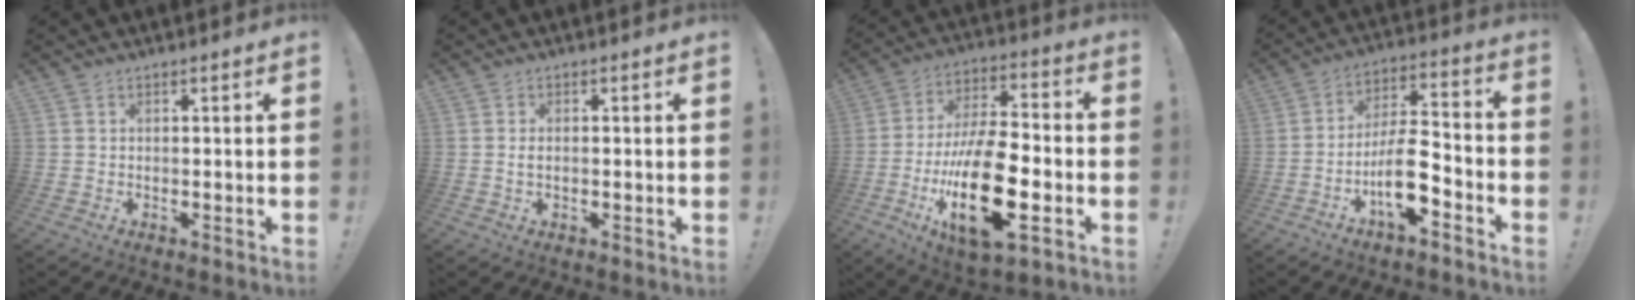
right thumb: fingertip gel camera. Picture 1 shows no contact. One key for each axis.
{"total": 1.4, "fx": -0.2, "fy": 0.5, "fz": 1.3, "tx": -0.029, "ty": 0.005, "tz": -0.002}
{"total": 23.4, "fx": -6.8, "fy": 9.4, "fz": 20.4, "tx": -0.386, "ty": 0.026, "tz": -0.107}
{"total": 13.1, "fx": -5.7, "fy": 4.8, "fz": 10.8, "tx": -0.199, "ty": 0.028, "tz": -0.095}